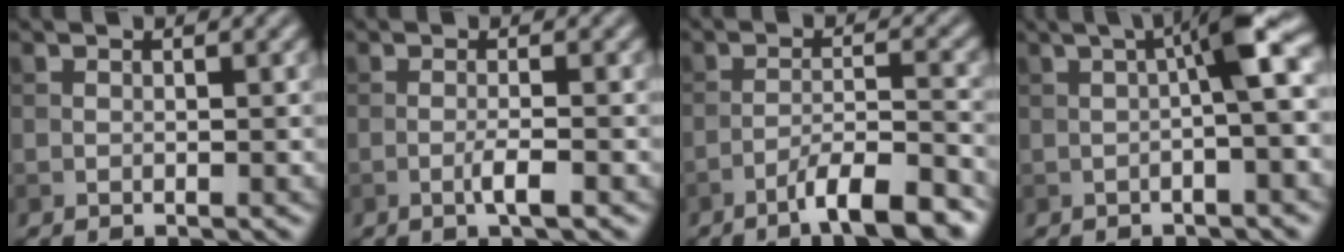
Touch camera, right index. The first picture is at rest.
{"total": 1.9, "force": [-0.7, 0.2, 1.8], "torque": [-0.030, 0.005, -0.017]}
{"total": 6.8, "force": [-4.8, 1.1, 4.7], "torque": [-0.067, 0.009, -0.078]}
{"total": 5.7, "force": [0.6, 0.9, 5.6], "torque": [-0.085, 0.023, 0.001]}